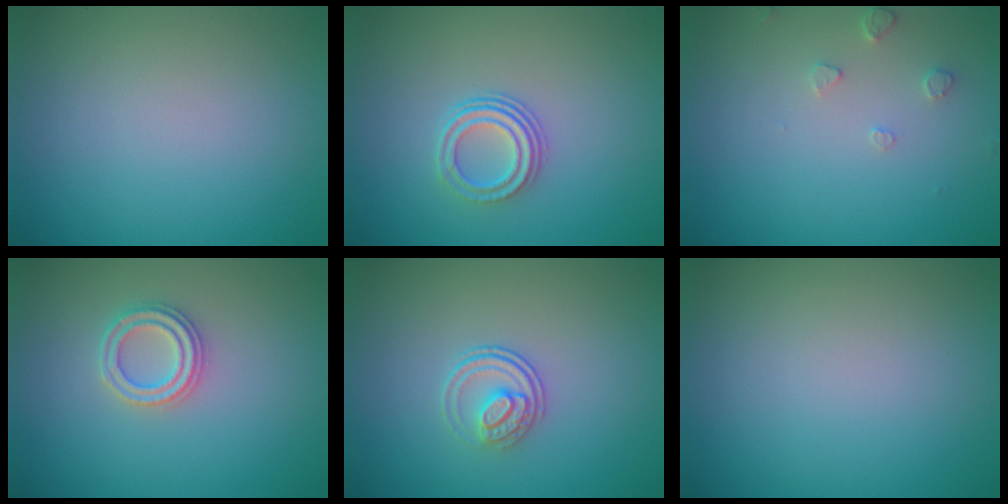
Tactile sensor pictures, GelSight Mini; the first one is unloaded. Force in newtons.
{"total": 2.9, "press": 2.2, "slide": 1.9}
{"total": 1.2, "press": 1.2, "slide": 0.2}
{"total": 2.2, "press": 2.2, "slide": 0.3}
{"total": 2.3, "press": 1.7, "slide": 1.5}
{"total": 0.0}